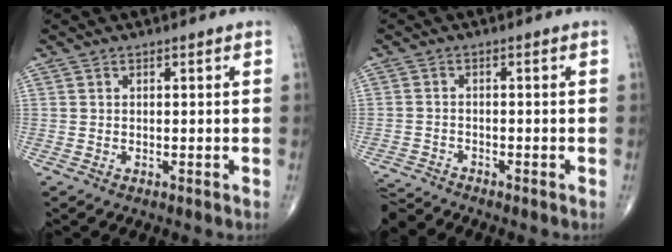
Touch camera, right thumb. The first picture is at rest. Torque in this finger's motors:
{"motor_torque": [1.11, -0.21, -0.09, -1.03, 0.00]}